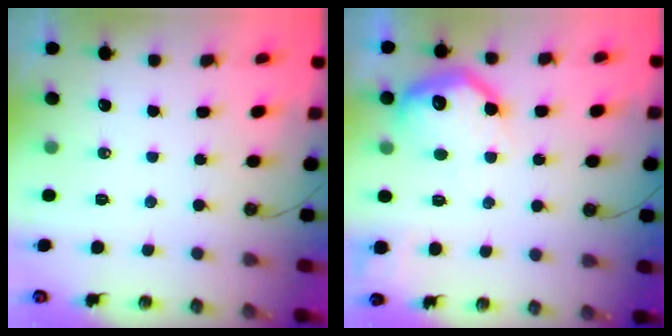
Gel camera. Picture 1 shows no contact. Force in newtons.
{"total": 15.2, "press": 15.2, "slide": 1.1}